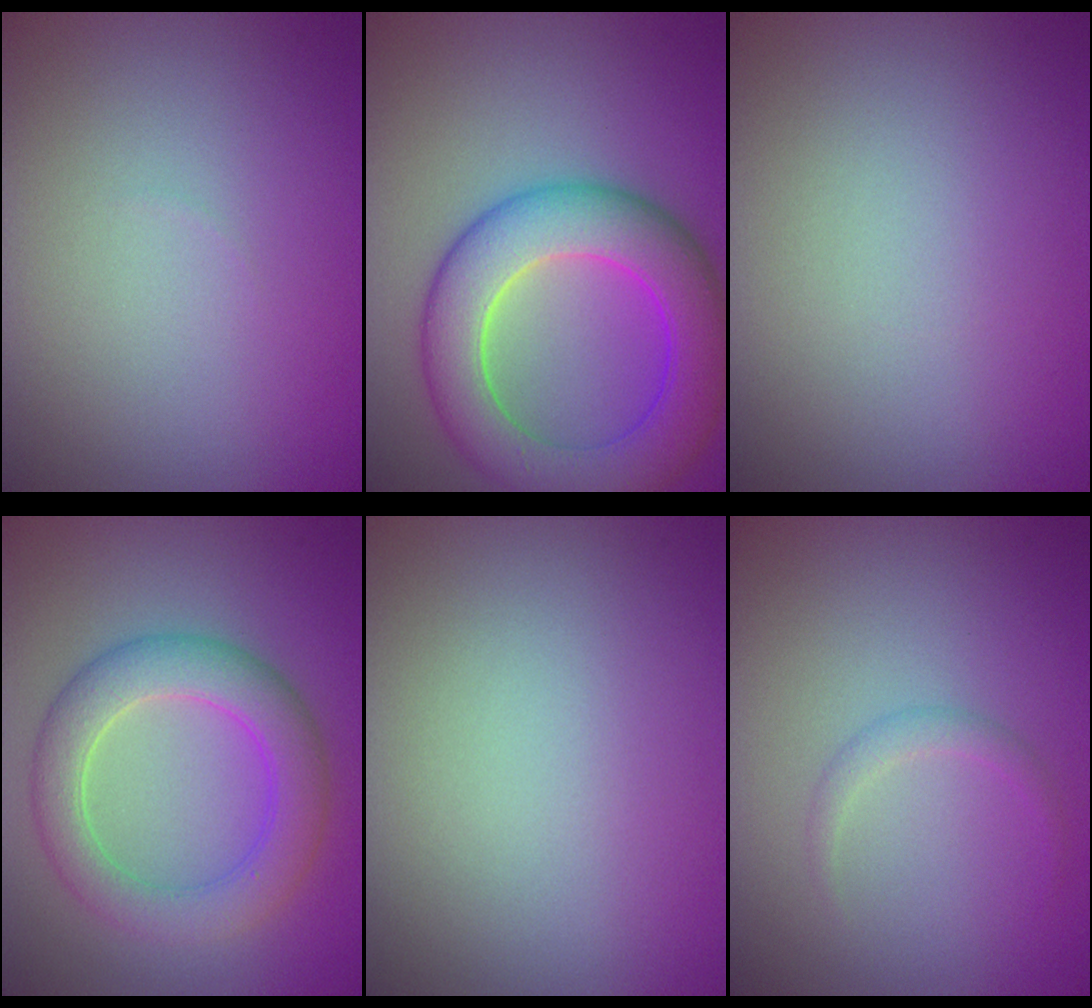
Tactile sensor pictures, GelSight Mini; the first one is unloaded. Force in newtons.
{"total": 8.4, "press": 8.3, "slide": 0.3}
{"total": 0.0}
{"total": 5.2, "press": 5.2, "slide": 0.0}
{"total": 0.0}
{"total": 1.0, "press": 1.0, "slide": 0.1}